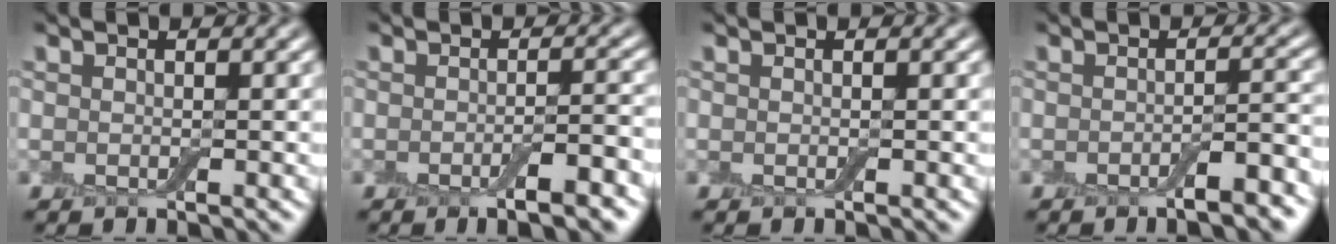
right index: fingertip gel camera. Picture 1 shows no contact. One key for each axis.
{"total": 3.8, "fx": -1.7, "fy": 0.8, "fz": 3.3, "tx": -0.047, "ty": 0.001, "tz": -0.029}
{"total": 0.0}
{"total": 3.7, "fx": -2.0, "fy": 0.9, "fz": 3.0, "tx": -0.041, "ty": 0.002, "tz": -0.034}